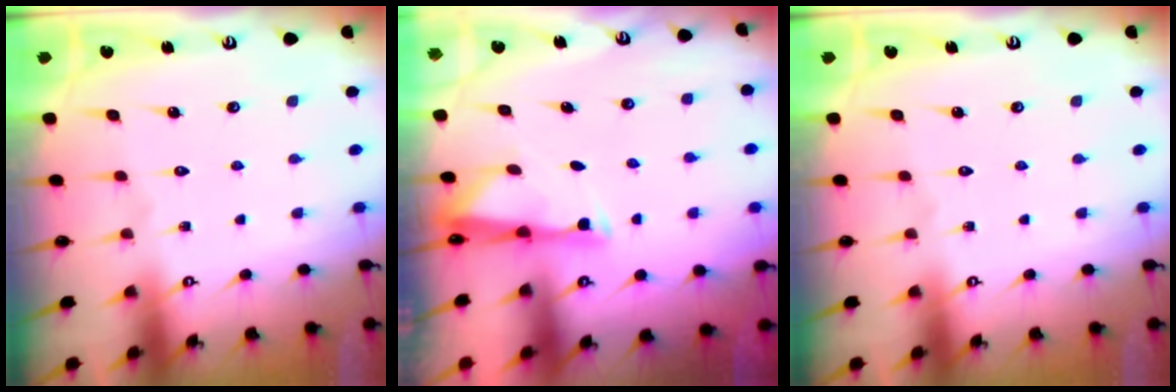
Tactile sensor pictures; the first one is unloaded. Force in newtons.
{"total": 2.9, "press": 2.9, "slide": 0.6}
{"total": 0.0}